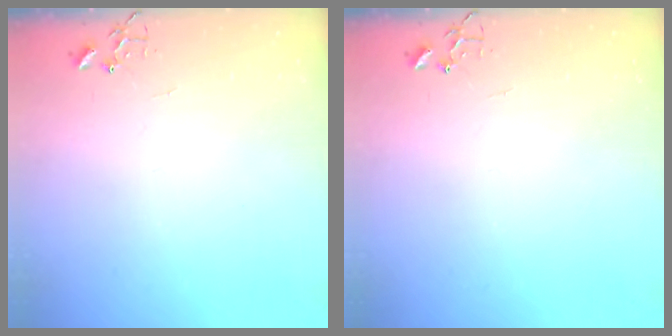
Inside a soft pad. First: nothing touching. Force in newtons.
{"total": 0.0}